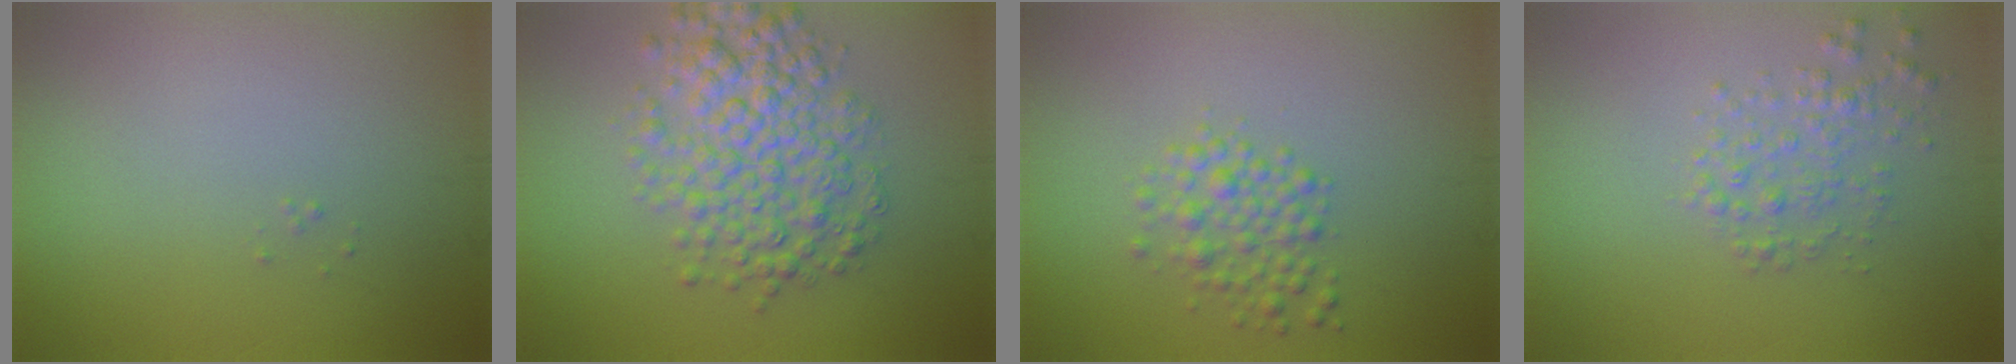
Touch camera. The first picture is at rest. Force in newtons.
{"total": 5.9, "press": 5.9, "slide": 0.1}
{"total": 2.6, "press": 2.6, "slide": 0.1}
{"total": 2.1, "press": 2.1, "slide": 0.1}